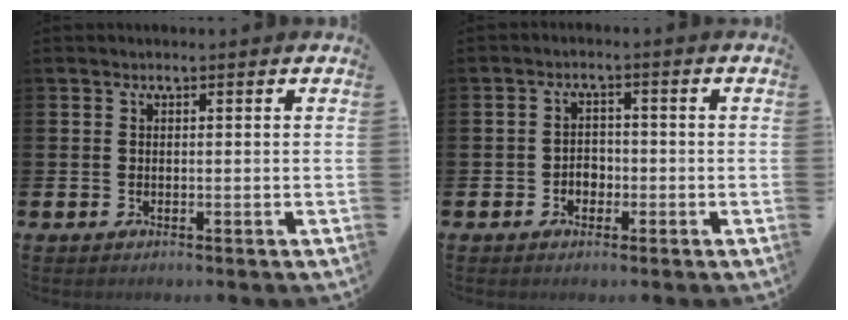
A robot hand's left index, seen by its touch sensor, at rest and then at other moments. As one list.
[{"total": 2.3, "force": [-1.1, 1.9, 0.9], "torque": [-0.011, 0.002, -0.027]}]